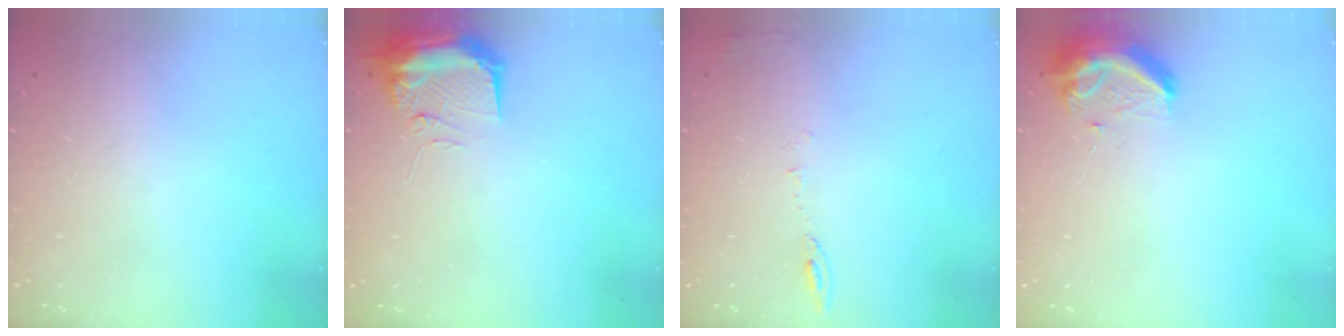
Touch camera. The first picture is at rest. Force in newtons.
{"total": 10.0, "press": 9.9, "slide": 1.6}
{"total": 6.2, "press": 6.2, "slide": 0.9}
{"total": 9.2, "press": 9.2, "slide": 0.3}